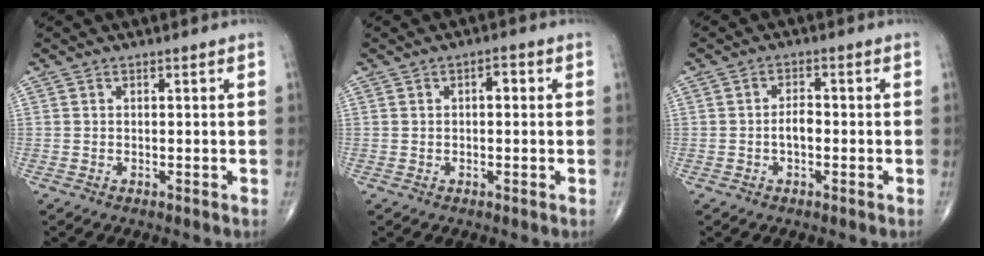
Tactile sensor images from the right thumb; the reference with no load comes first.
{"total": 2.2, "force": [0.4, 1.1, 1.9], "torque": [-0.023, 0.008, 0.001]}
{"total": 2.7, "force": [-0.7, 1.4, 2.2], "torque": [-0.033, 0.009, -0.014]}